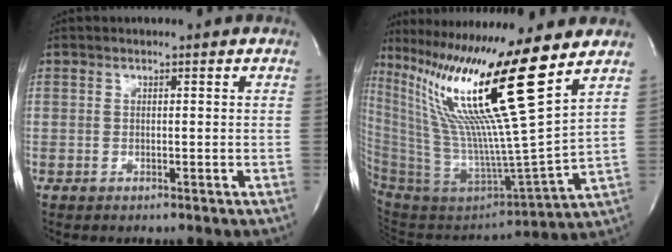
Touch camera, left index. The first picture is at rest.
{"total": 25.2, "force": [15.3, -1.6, 20.0], "torque": [-0.389, -0.029, 0.274]}